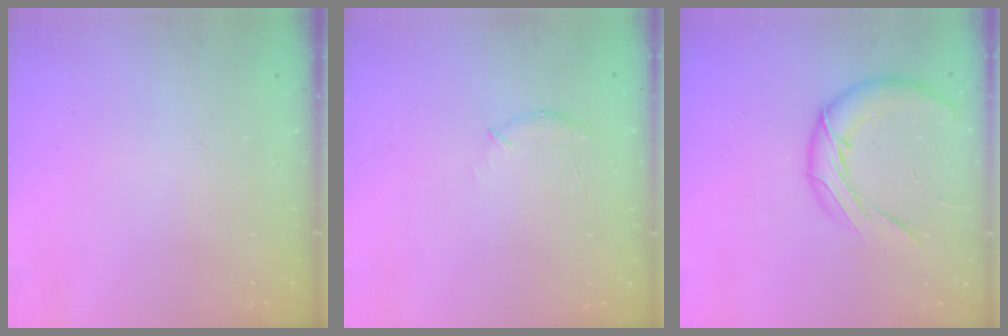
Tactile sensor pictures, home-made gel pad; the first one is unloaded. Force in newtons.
{"total": 6.9, "press": 6.7, "slide": 1.8}
{"total": 13.1, "press": 13.0, "slide": 1.8}